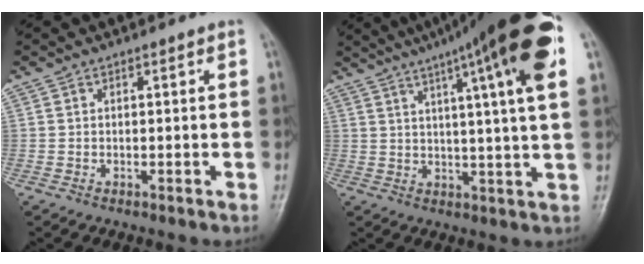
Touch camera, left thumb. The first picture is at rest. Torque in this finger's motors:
{"motor_torque": [0.72, 0.30, 1.91, -0.86, 0.13]}